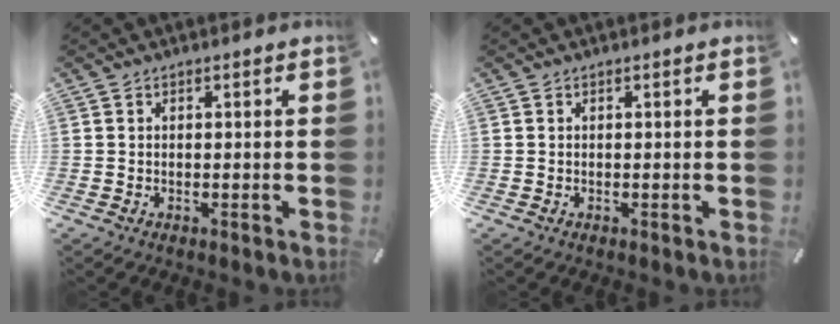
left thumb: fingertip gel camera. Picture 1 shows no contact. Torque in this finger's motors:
{"motor_torque": [0.00, 0.00, 0.01, -0.01, 0.00]}